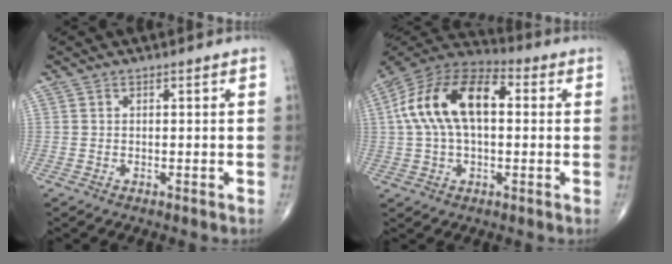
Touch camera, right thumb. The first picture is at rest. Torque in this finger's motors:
{"motor_torque": [0.43, 0.41, 0.79, -0.08, 0.43]}